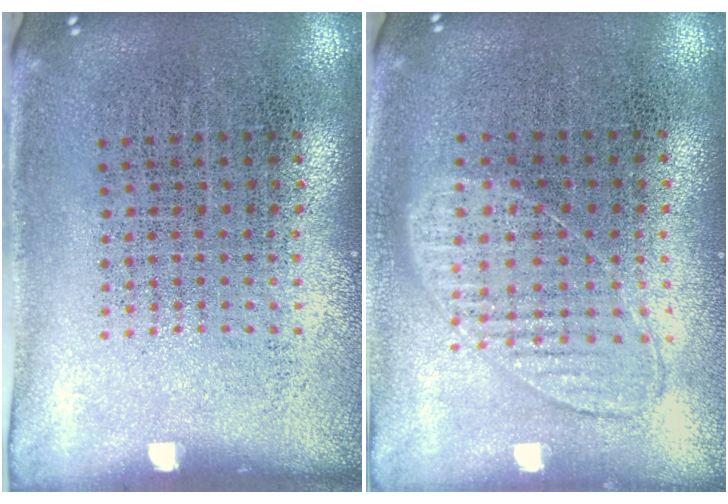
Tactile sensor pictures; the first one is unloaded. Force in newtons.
{"total": 0.9, "press": 0.9, "slide": 0.4}